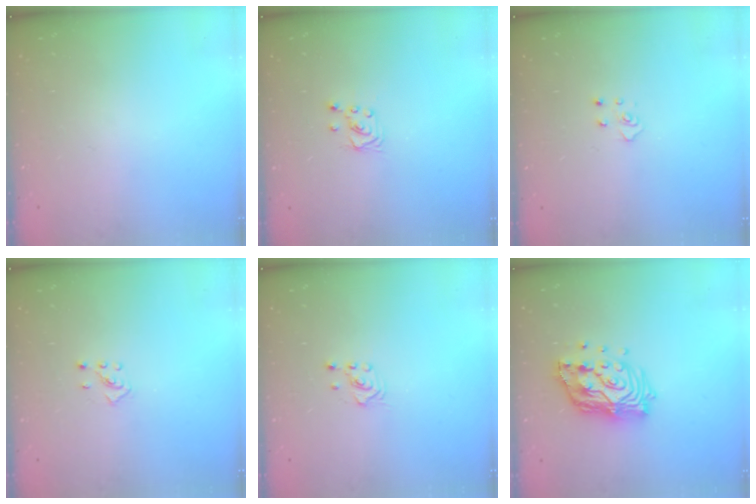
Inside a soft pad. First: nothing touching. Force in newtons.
{"total": 2.0, "press": 2.0, "slide": 0.2}
{"total": 4.1, "press": 4.0, "slide": 0.5}
{"total": 2.5, "press": 2.4, "slide": 0.7}
{"total": 1.6, "press": 1.5, "slide": 0.2}
{"total": 17.0, "press": 16.9, "slide": 1.5}